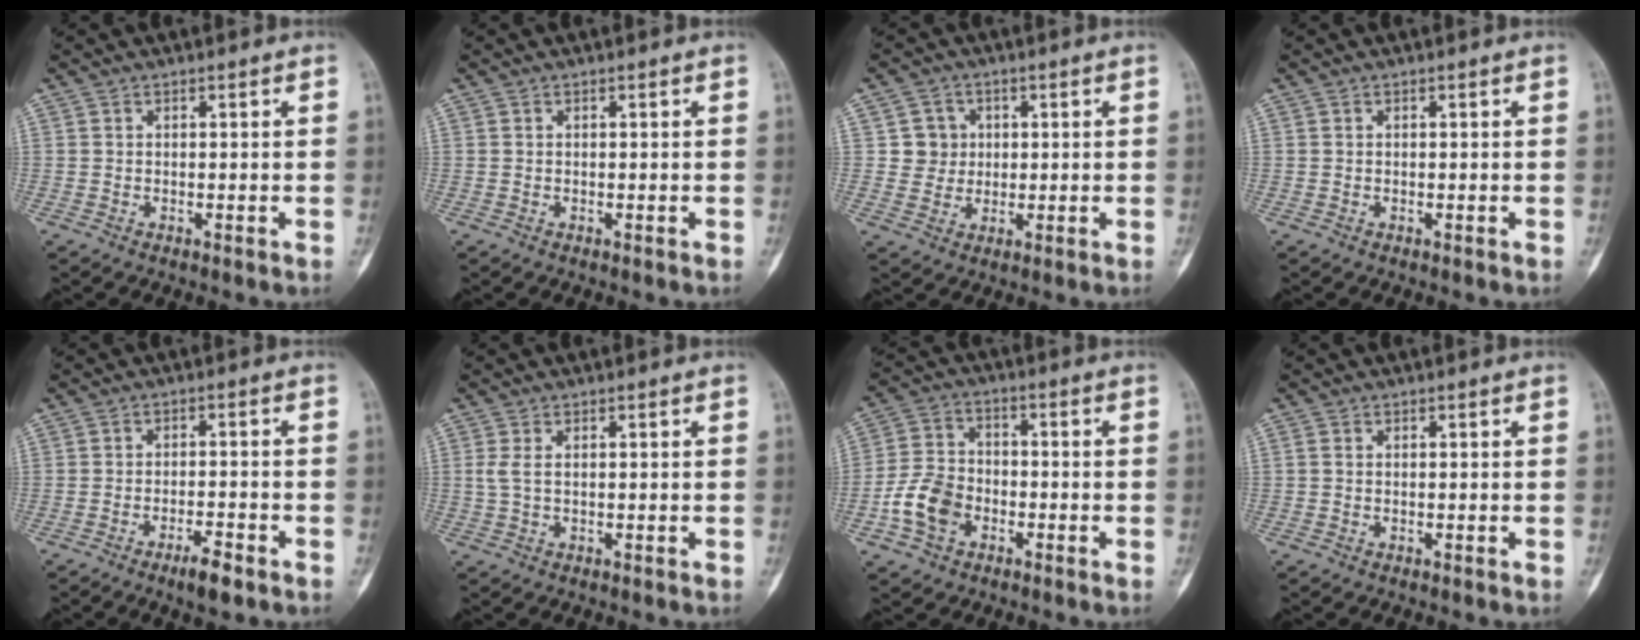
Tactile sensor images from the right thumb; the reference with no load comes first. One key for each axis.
{"total": 0.0}
{"total": 5.0, "fx": 1.0, "fy": 4.9, "fz": 0.6, "tx": 0.022, "ty": 0.003, "tz": 0.013}
{"total": 0.0}
{"total": 4.5, "fx": -3.0, "fy": 1.0, "fz": 3.2, "tx": -0.057, "ty": 0.013, "tz": -0.048}
{"total": 2.1, "fx": 0.4, "fy": 1.0, "fz": 1.8, "tx": -0.051, "ty": 0.005, "tz": 0.011}
{"total": 9.0, "fx": -3.4, "fy": 6.5, "fz": 5.2, "tx": -0.094, "ty": 0.025, "tz": -0.067}
{"total": 0.6, "fx": 0.0, "fy": 0.4, "fz": 0.4, "tx": -0.013, "ty": -0.001, "tz": 0.001}